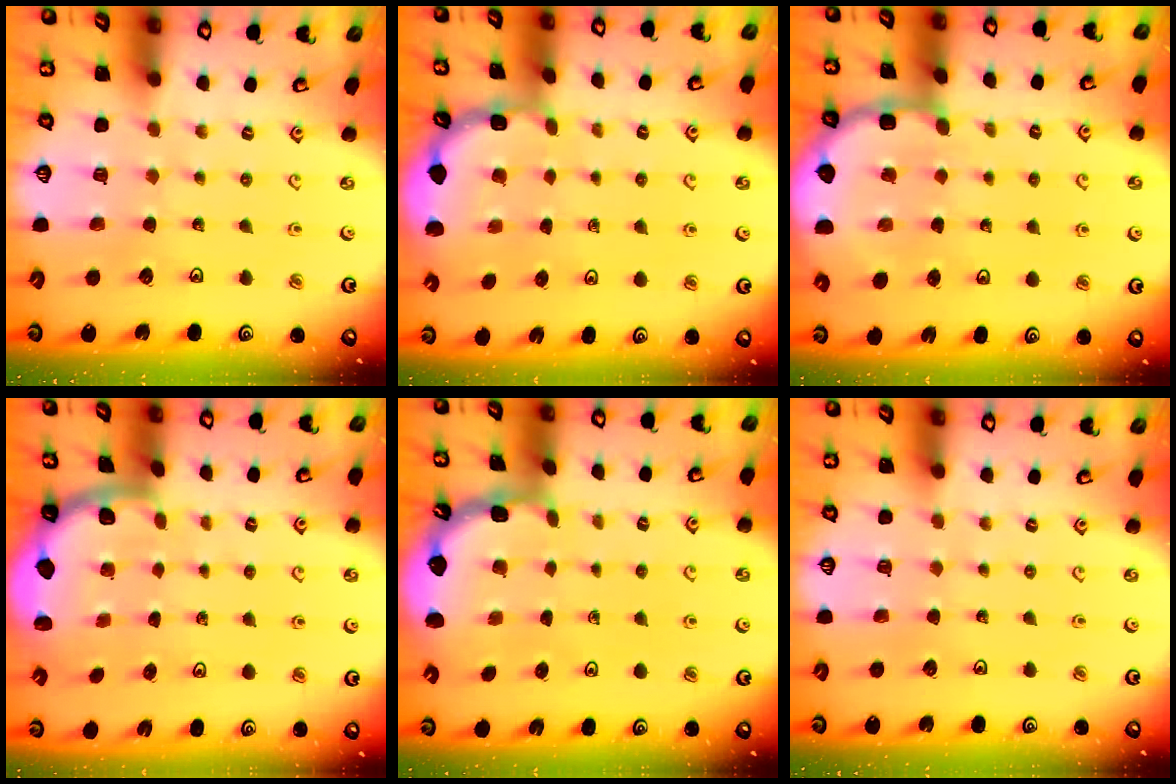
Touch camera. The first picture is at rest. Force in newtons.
{"total": 1.9, "press": 1.9, "slide": 0.3}
{"total": 6.4, "press": 5.9, "slide": 2.4}
{"total": 1.7, "press": 1.7, "slide": 0.3}
{"total": 2.0, "press": 2.0, "slide": 0.2}
{"total": 0.0}